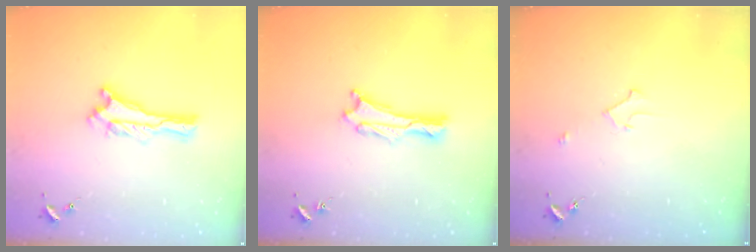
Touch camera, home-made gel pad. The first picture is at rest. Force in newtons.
{"total": 0.8, "press": 0.7, "slide": 0.2}
{"total": 2.2, "press": 2.2, "slide": 0.2}